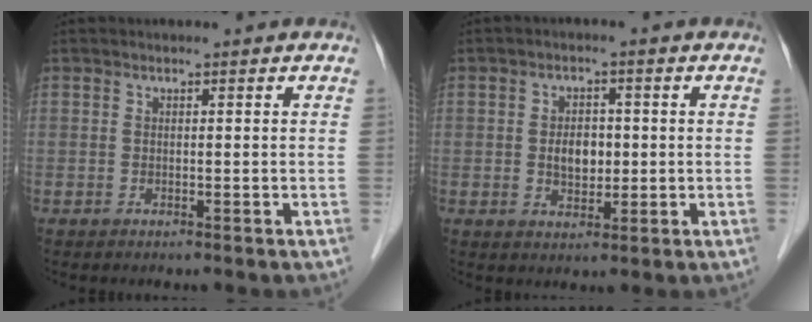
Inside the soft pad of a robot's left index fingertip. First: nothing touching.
{"total": 4.1, "force": [-0.2, 2.7, 3.1], "torque": [-0.055, 0.004, 0.002]}